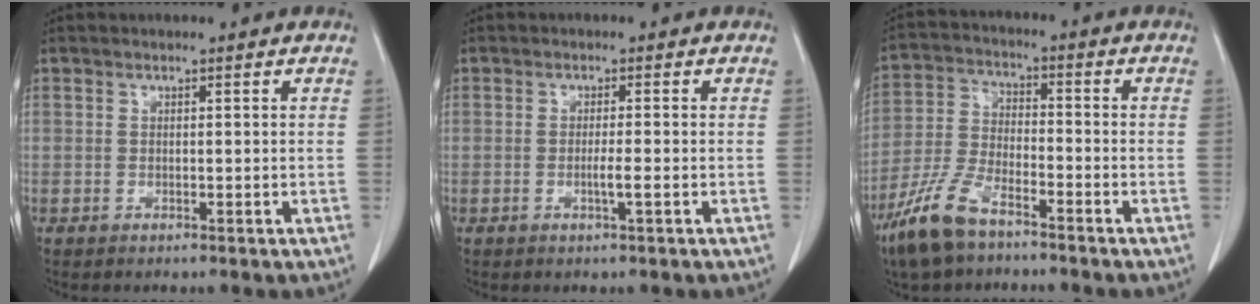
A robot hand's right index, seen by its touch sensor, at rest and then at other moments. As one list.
[{"total": 2.4, "force": [-0.7, 0.2, 2.3], "torque": [-0.044, -0.001, -0.011]}, {"total": 10.8, "force": [-7.5, 3.8, 6.8], "torque": [-0.159, -0.013, -0.149]}]